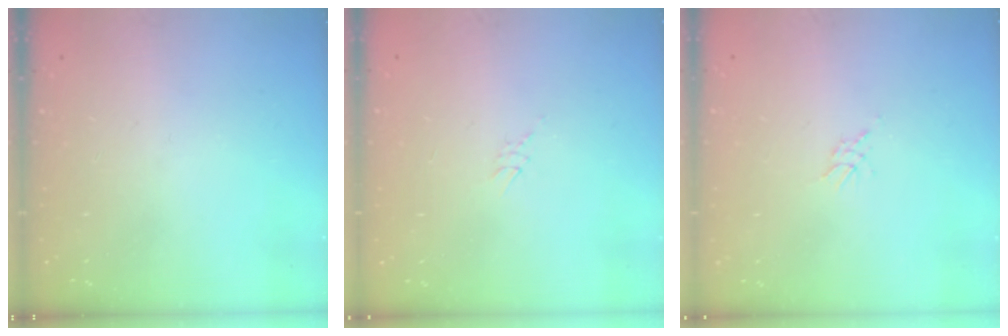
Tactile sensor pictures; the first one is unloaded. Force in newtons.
{"total": 2.6, "press": 2.6, "slide": 0.2}
{"total": 2.1, "press": 2.1, "slide": 0.5}